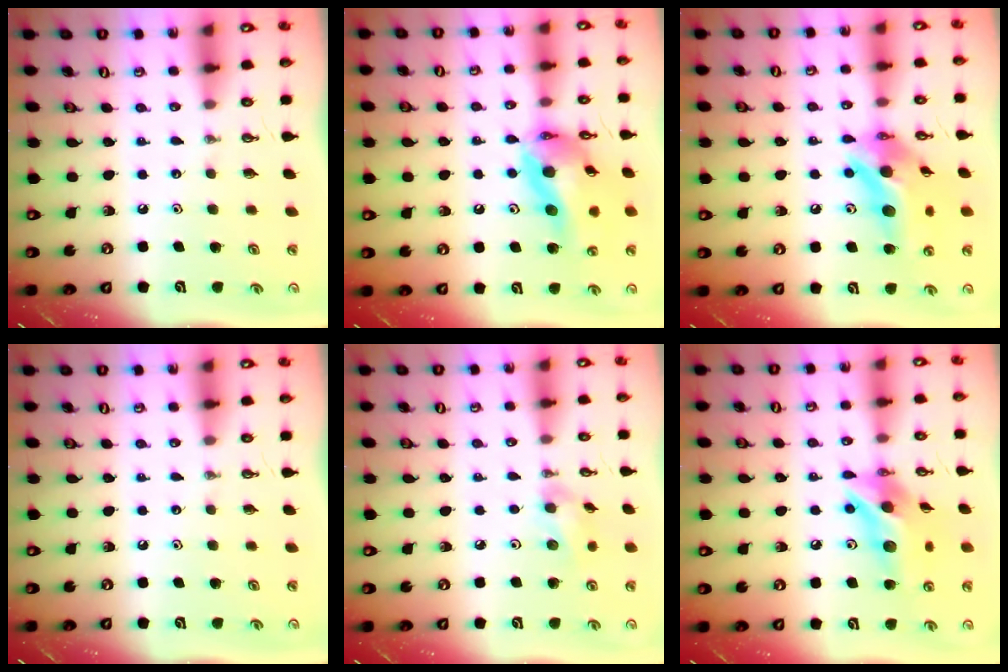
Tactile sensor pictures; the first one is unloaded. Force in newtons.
{"total": 18.3, "press": 18.1, "slide": 2.5}
{"total": 16.5, "press": 16.2, "slide": 3.4}
{"total": 0.0}
{"total": 8.2, "press": 7.8, "slide": 2.6}
{"total": 14.7, "press": 14.6, "slide": 1.1}